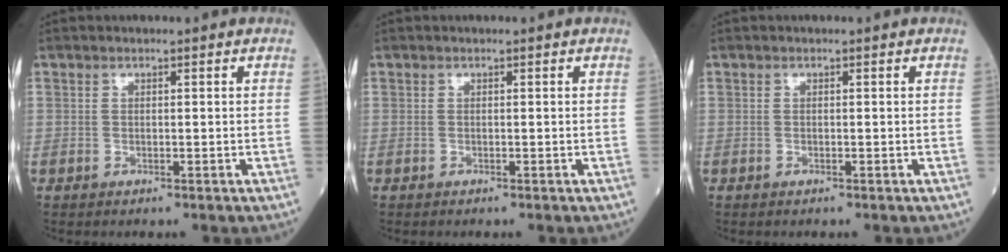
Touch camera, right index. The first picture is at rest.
{"total": 0.0}
{"total": 0.0}